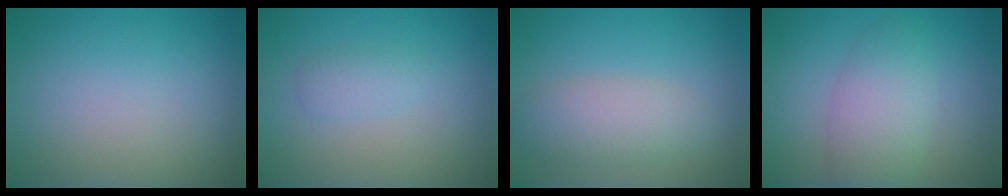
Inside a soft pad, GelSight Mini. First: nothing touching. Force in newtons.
{"total": 1.4, "press": 1.4, "slide": 0.0}
{"total": 3.5, "press": 3.5, "slide": 0.1}
{"total": 4.3, "press": 4.3, "slide": 0.1}